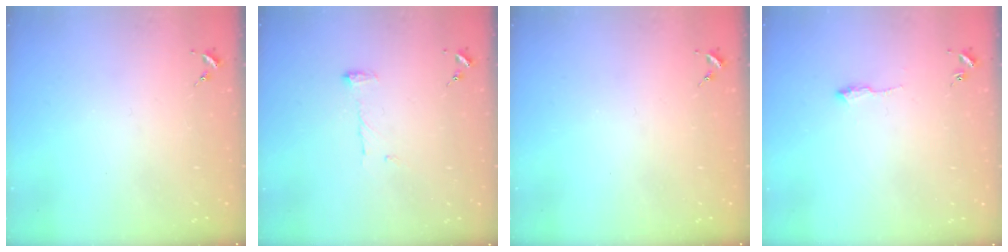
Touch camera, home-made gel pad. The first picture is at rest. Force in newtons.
{"total": 7.4, "press": 7.3, "slide": 0.4}
{"total": 0.0}
{"total": 5.3, "press": 5.3, "slide": 0.6}